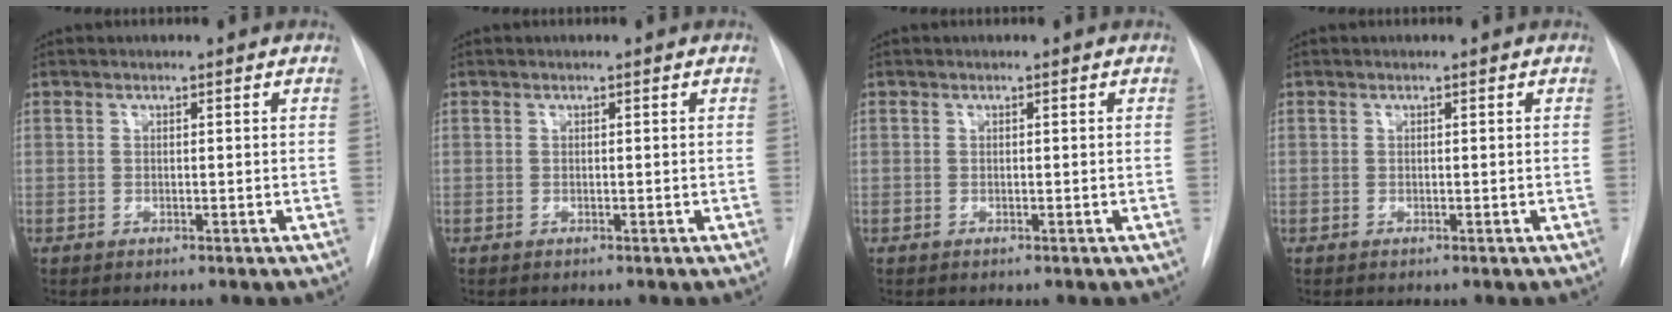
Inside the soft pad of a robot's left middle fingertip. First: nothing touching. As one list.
[{"total": 0.0}, {"total": 0.0}, {"total": 0.0}]